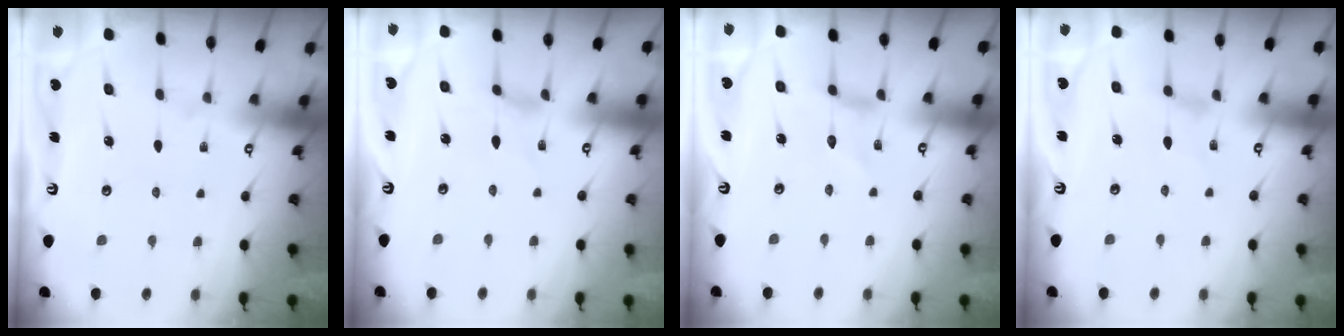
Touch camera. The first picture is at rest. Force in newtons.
{"total": 0.0}
{"total": 0.0}
{"total": 0.0}